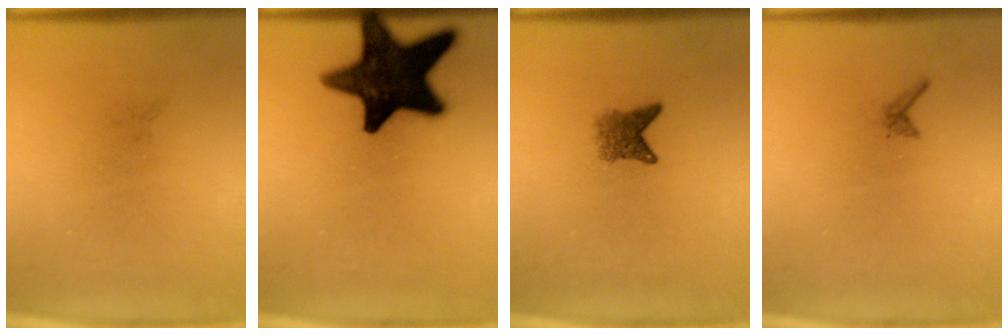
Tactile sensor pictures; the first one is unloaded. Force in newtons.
{"total": 18.0}
{"total": 2.8}
{"total": 0.6}